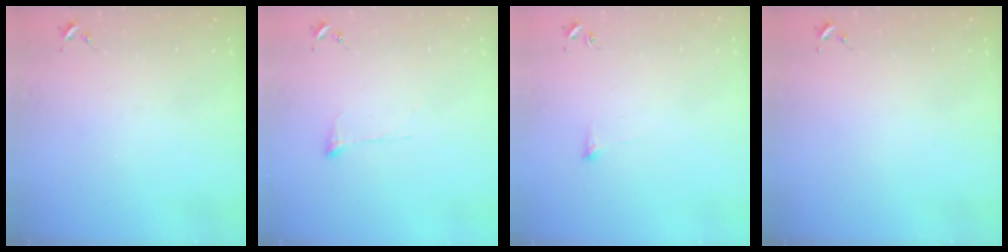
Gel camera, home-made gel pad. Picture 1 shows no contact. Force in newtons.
{"total": 6.9, "press": 6.9, "slide": 0.1}
{"total": 6.1, "press": 6.1, "slide": 0.9}
{"total": 0.0}